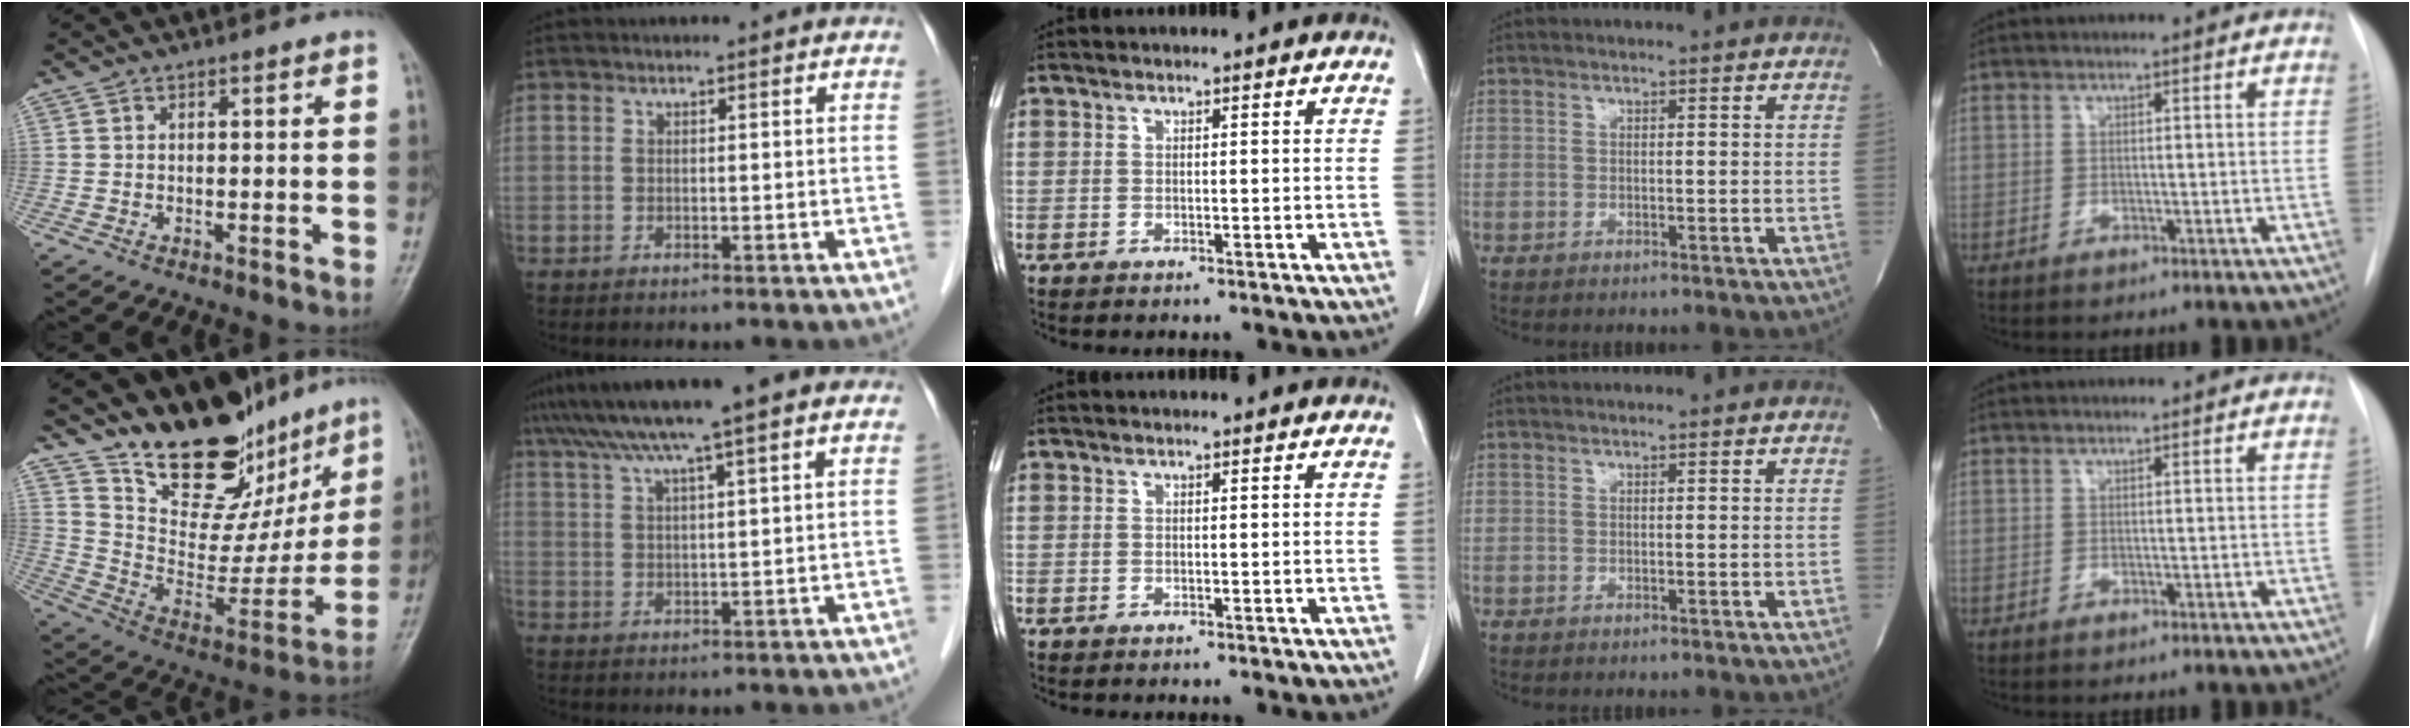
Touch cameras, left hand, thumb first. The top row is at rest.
{"thumb": {"total": 22.8, "force": [17.0, 10.5, 11.1], "torque": [-0.111, -0.097, 0.275]}, "index": {"total": 10.4, "force": [7.3, -0.1, 7.4], "torque": [-0.126, 0.034, 0.113]}}